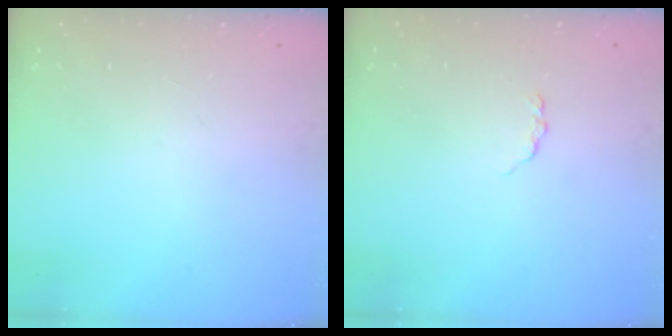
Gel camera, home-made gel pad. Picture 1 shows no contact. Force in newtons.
{"total": 2.9, "press": 2.8, "slide": 0.4}